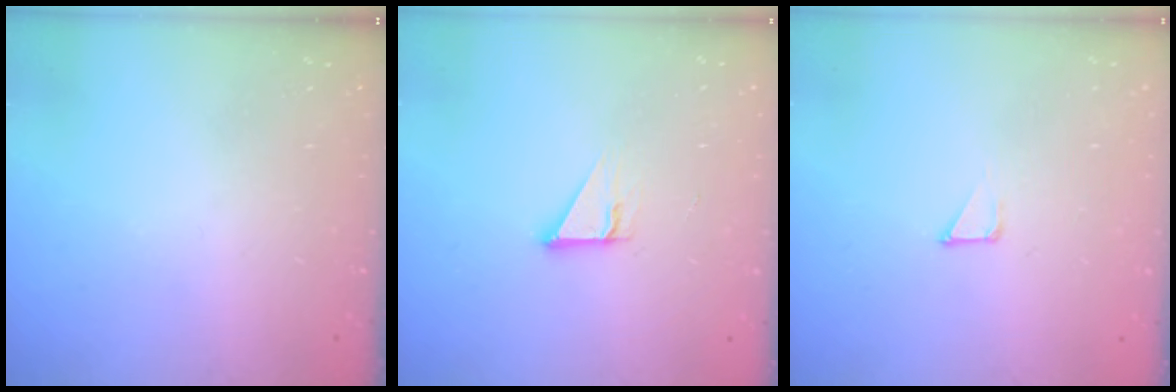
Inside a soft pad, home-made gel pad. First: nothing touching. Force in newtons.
{"total": 3.3, "press": 3.3, "slide": 0.2}
{"total": 1.6, "press": 1.6, "slide": 0.1}